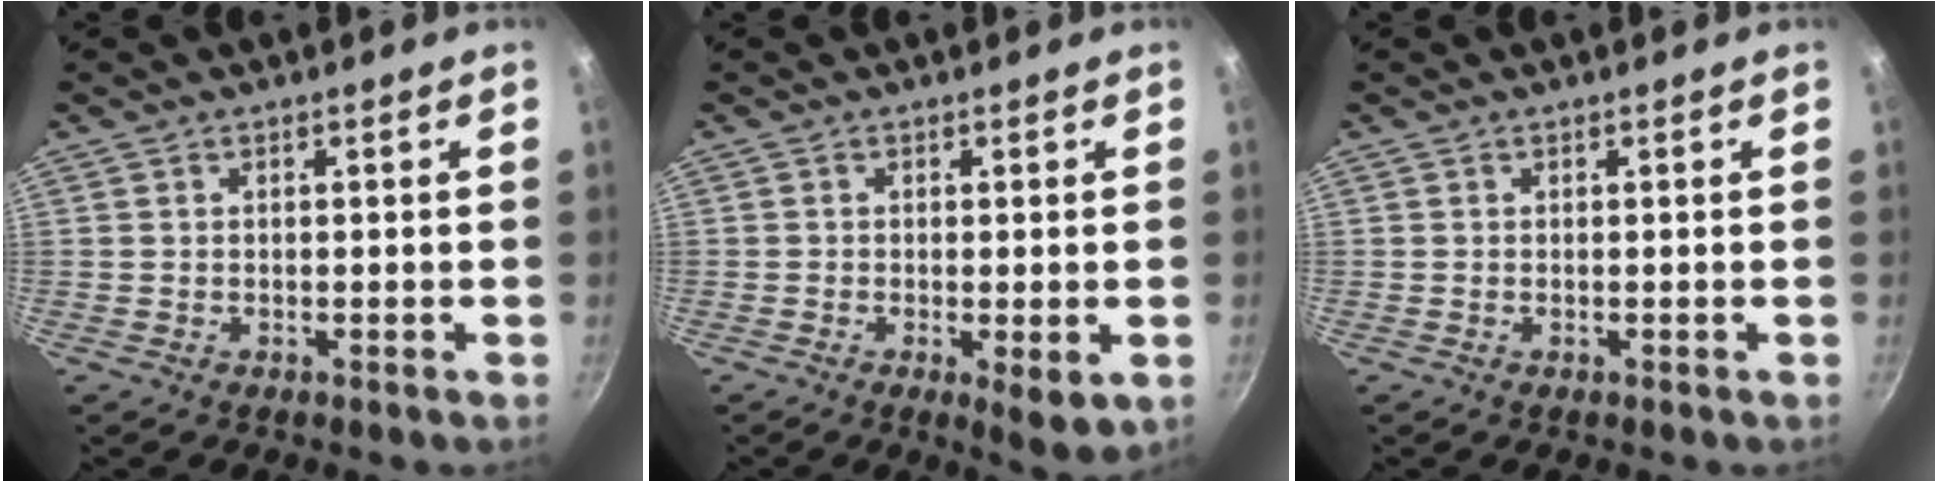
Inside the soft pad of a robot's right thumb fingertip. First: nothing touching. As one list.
[{"total": 5.2, "force": [-1.6, 1.5, 4.8], "torque": [-0.075, -0.014, -0.023]}, {"total": 0.0}]